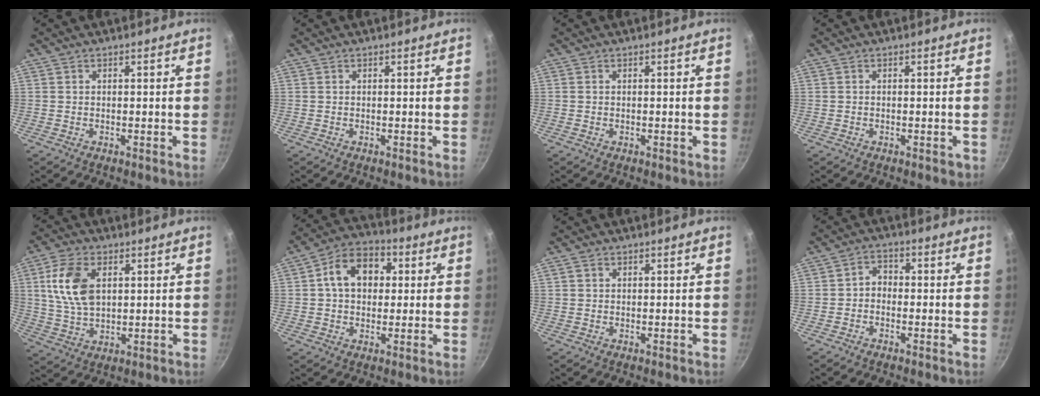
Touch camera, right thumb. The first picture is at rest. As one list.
[{"total": 0.0}, {"total": 0.0}, {"total": 0.9, "force": [-0.4, 0.5, 0.6], "torque": [-0.008, 0.003, -0.005]}, {"total": 11.2, "force": [2.9, 6.7, 8.4], "torque": [-0.153, -0.007, 0.058]}, {"total": 11.3, "force": [2.1, 8.3, 7.4], "torque": [-0.083, 0.021, 0.019]}, {"total": 1.0, "force": [0.4, 0.8, 0.4], "torque": [-0.005, 0.002, 0.006]}, {"total": 3.2, "force": [-0.8, 2.6, 1.7], "torque": [-0.015, 0.015, -0.022]}]